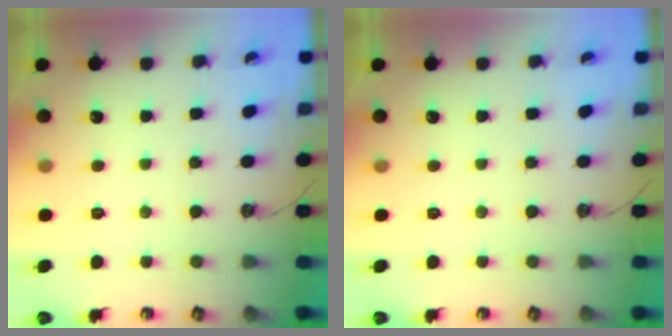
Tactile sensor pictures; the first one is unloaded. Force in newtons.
{"total": 0.0}